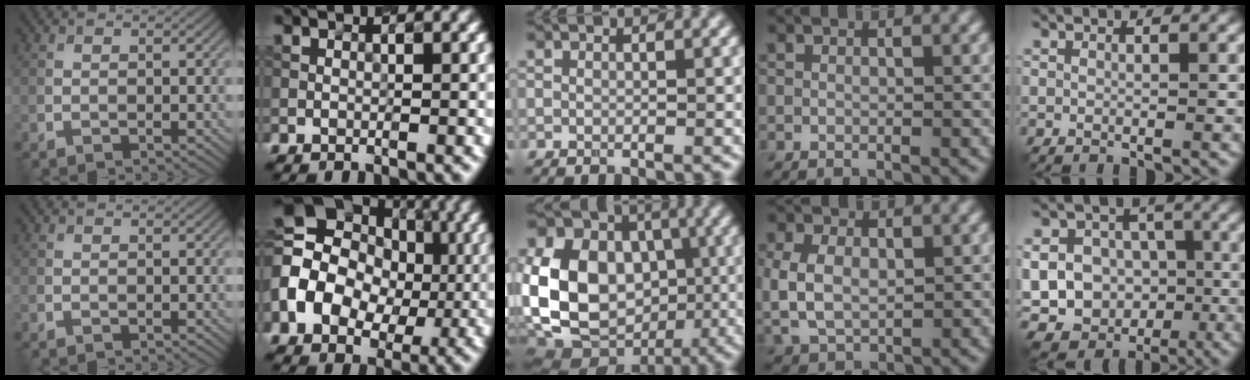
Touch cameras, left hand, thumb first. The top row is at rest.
{"index": {"total": 13.1, "force": [0.3, 10.6, 7.7], "torque": [-0.159, 0.005, -0.010]}, "middle": {"total": 14.8, "force": [-1.3, 11.6, 9.2], "torque": [-0.200, -0.002, -0.029]}, "ring": {"total": 5.2, "force": [0.1, 3.7, 3.6], "torque": [-0.083, -0.003, 0.007]}, "little": {"total": 19.5, "force": [-4.2, 18.0, 6.1], "torque": [-0.146, -0.013, -0.086]}}